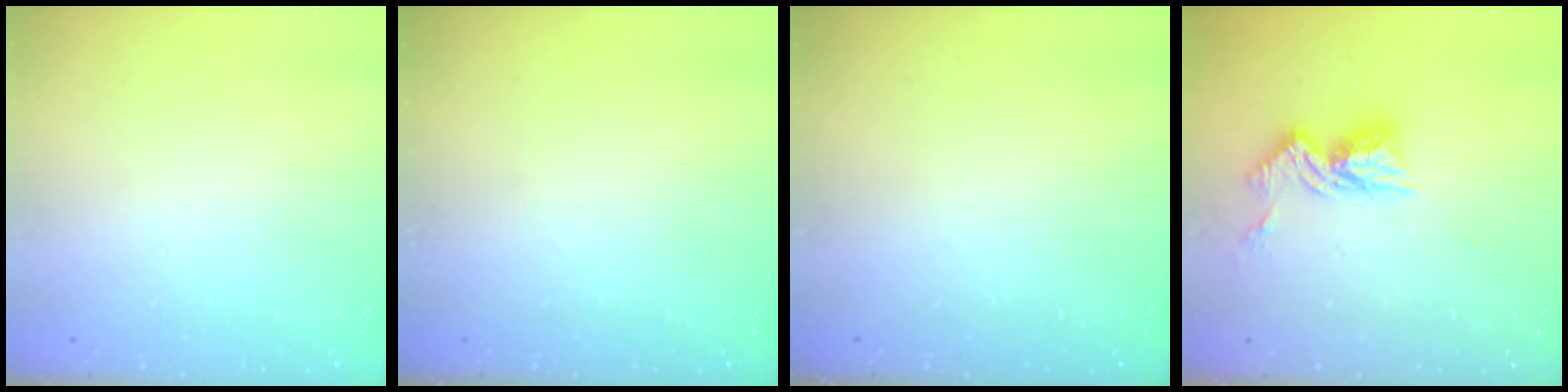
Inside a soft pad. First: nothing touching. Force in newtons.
{"total": 0.0}
{"total": 0.0}
{"total": 11.5, "press": 11.4, "slide": 1.0}